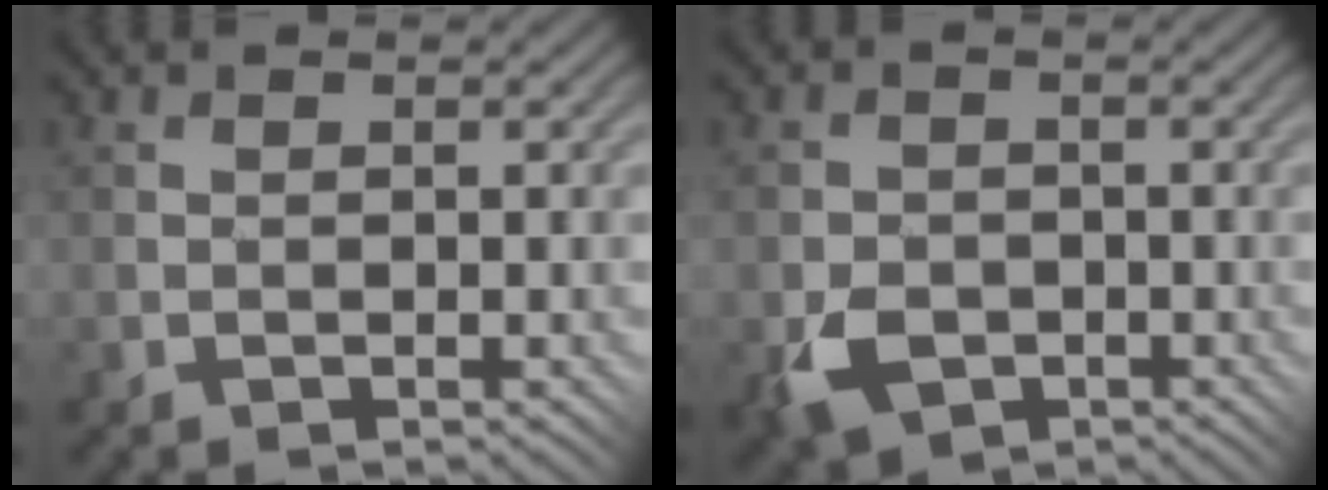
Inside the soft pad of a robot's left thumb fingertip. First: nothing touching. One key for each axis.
{"total": 4.6, "fx": -2.2, "fy": 3.5, "fz": 2.0, "tx": -0.044, "ty": -0.010, "tz": -0.045}